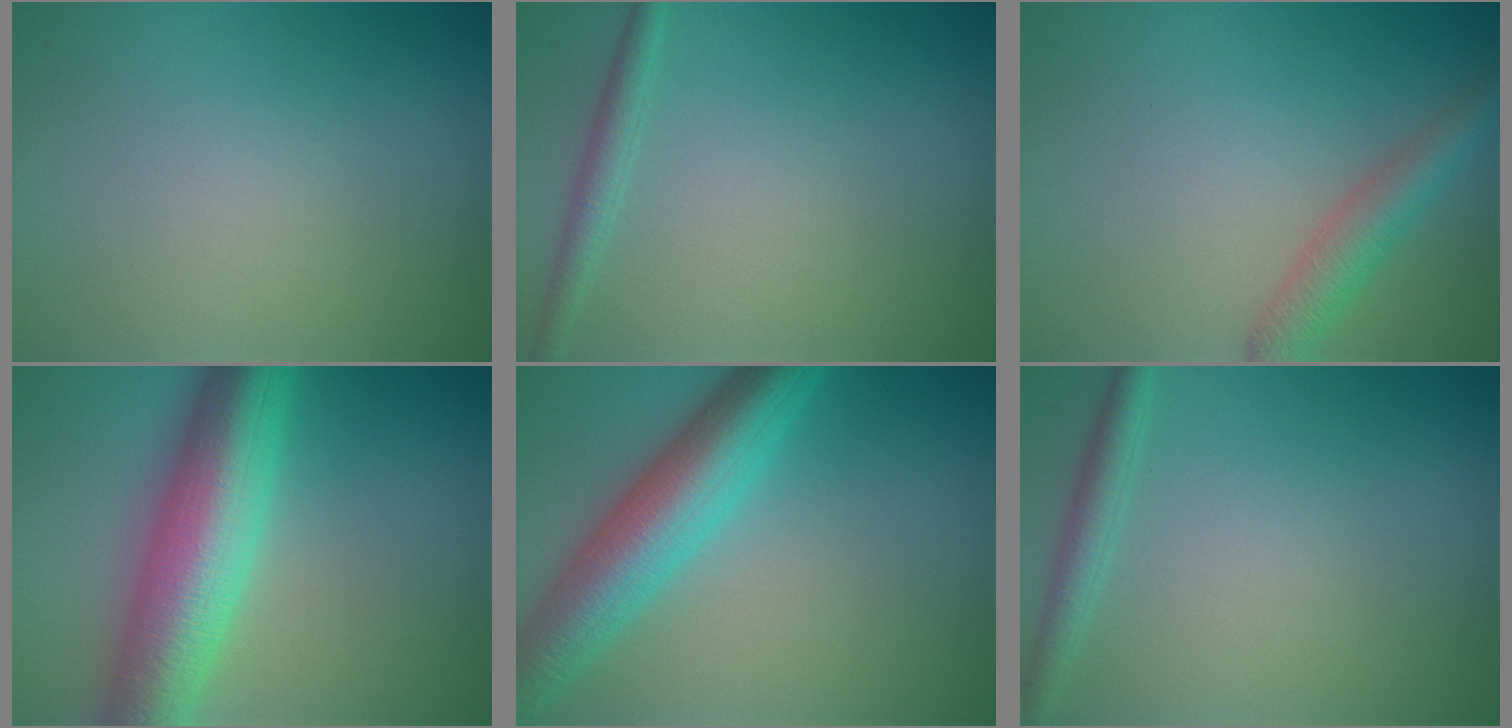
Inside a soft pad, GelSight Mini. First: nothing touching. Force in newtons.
{"total": 1.6, "press": 1.6, "slide": 0.0}
{"total": 3.1, "press": 3.1, "slide": 0.1}
{"total": 10.0, "press": 10.0, "slide": 0.2}
{"total": 7.6, "press": 7.6, "slide": 0.2}
{"total": 2.1, "press": 2.1, "slide": 0.1}